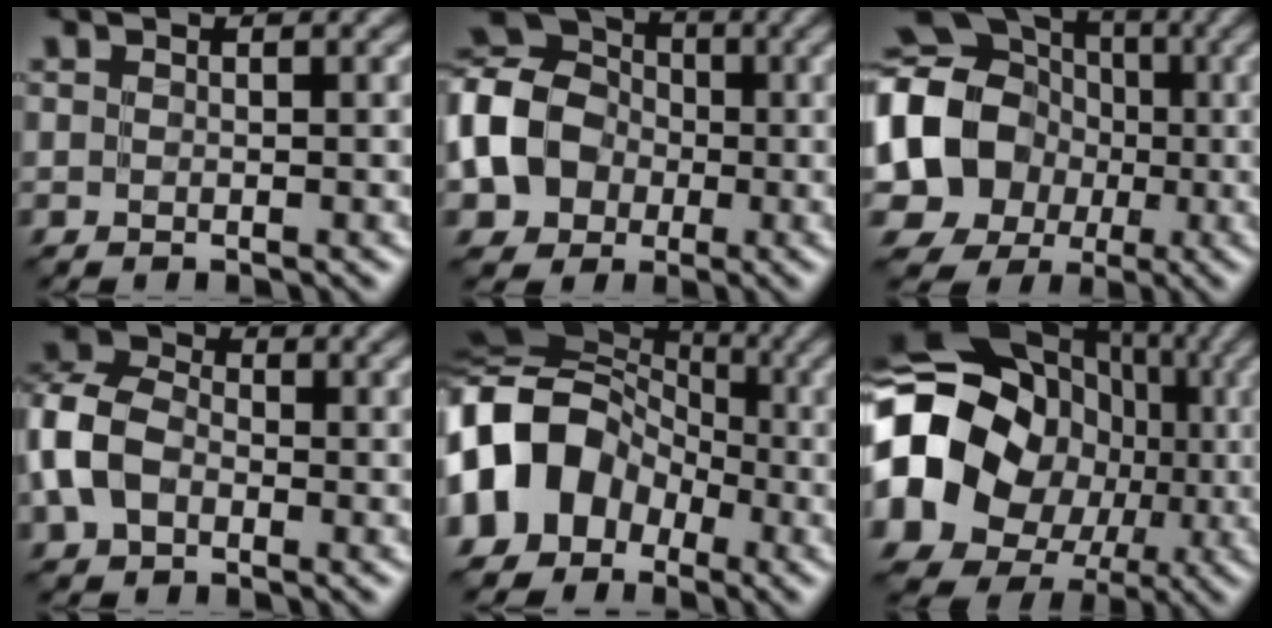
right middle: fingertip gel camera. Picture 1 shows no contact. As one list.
[{"total": 10.8, "force": [-1.9, 9.0, 5.6], "torque": [-0.127, -0.003, -0.068]}, {"total": 13.4, "force": [-1.2, 11.7, 6.4], "torque": [-0.136, -0.013, -0.048]}, {"total": 6.4, "force": [-1.7, 4.7, 4.0], "torque": [-0.097, 0.009, -0.051]}, {"total": 12.8, "force": [-4.0, 10.7, 5.8], "torque": [-0.110, -0.004, -0.114]}, {"total": 17.0, "force": [-1.6, 14.4, 9.0], "torque": [-0.190, -0.002, -0.042]}]